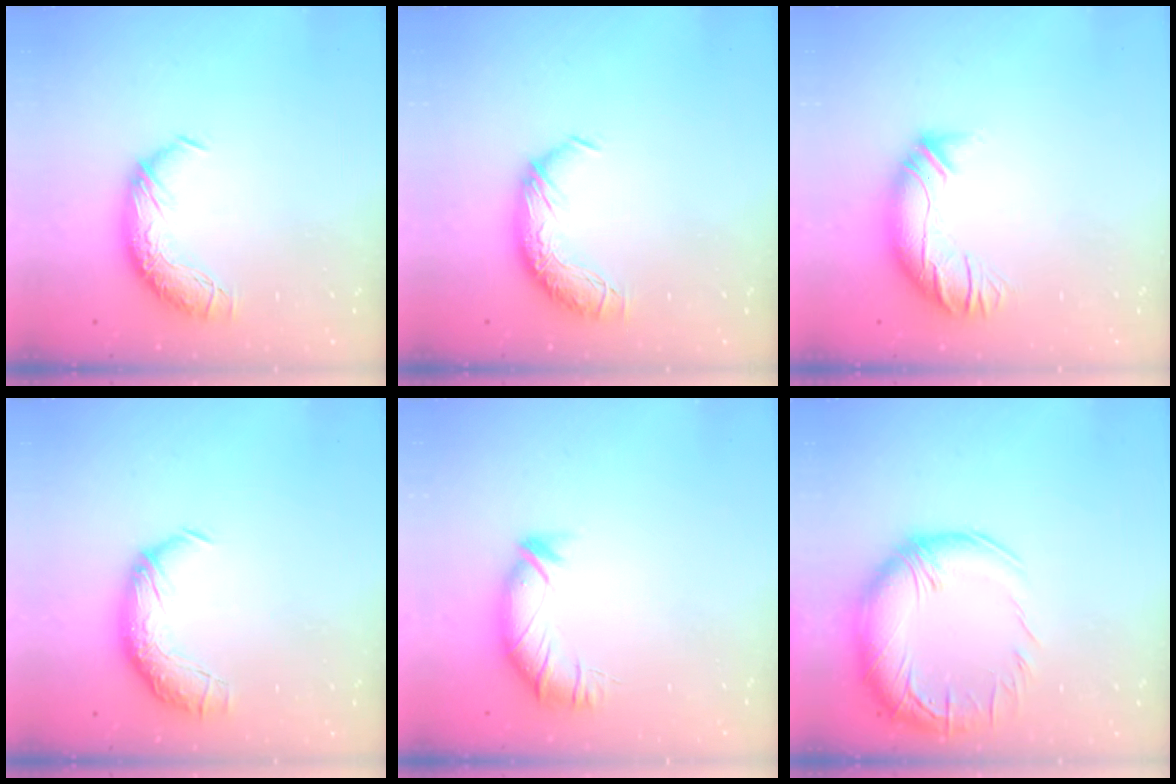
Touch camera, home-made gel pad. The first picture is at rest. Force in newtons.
{"total": 0.0}
{"total": 2.5, "press": 0.8, "slide": 2.4}
{"total": 2.4, "press": 1.1, "slide": 2.1}
{"total": 3.2, "press": 2.5, "slide": 1.9}
{"total": 5.9, "press": 4.1, "slide": 4.2}